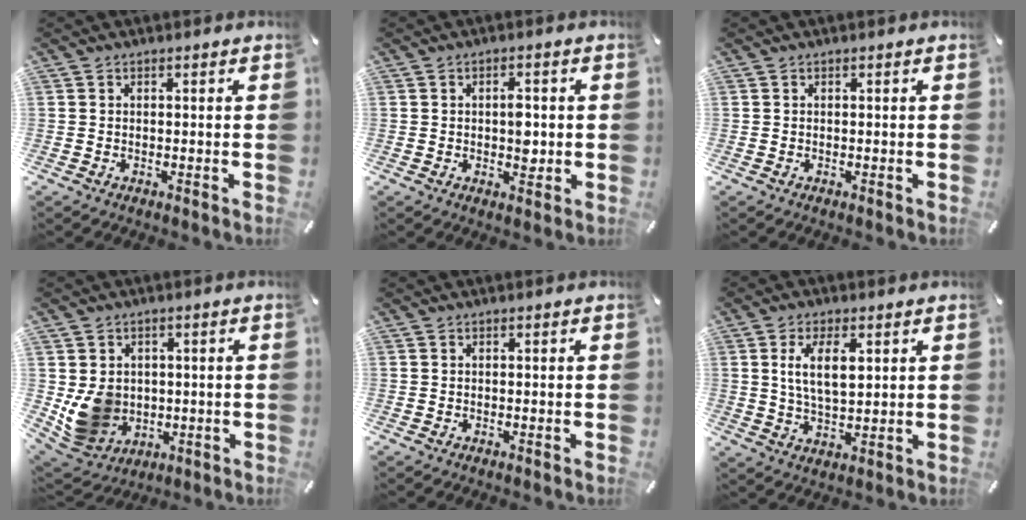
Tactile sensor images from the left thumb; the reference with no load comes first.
{"total": 4.7, "force": [0.1, 2.9, 3.8], "torque": [-0.039, -0.005, -0.006]}
{"total": 0.0}
{"total": 9.4, "force": [0.8, 8.9, 2.9], "torque": [-0.068, -0.010, 0.022]}
{"total": 0.0}
{"total": 10.8, "force": [3.5, 5.2, 8.8], "torque": [-0.181, -0.005, 0.055]}